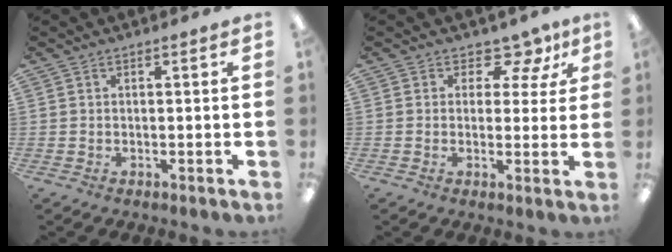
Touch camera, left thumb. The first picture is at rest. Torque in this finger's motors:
{"motor_torque": [-0.23, 0.29, -0.15, -0.26, -0.04]}